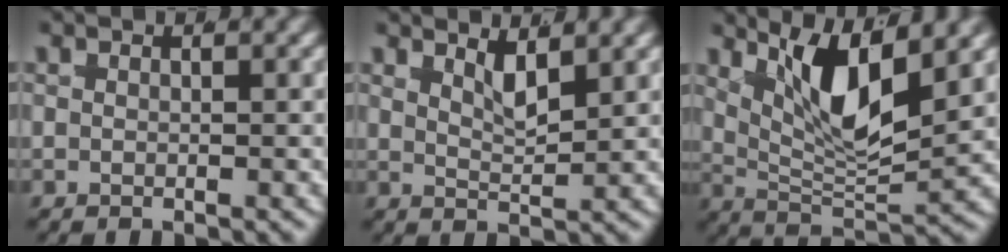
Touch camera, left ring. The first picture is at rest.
{"total": 3.2, "force": [2.1, 1.3, 2.0], "torque": [-0.035, -0.009, 0.029]}
{"total": 7.2, "force": [2.8, 2.9, 5.9], "torque": [-0.108, -0.004, 0.043]}